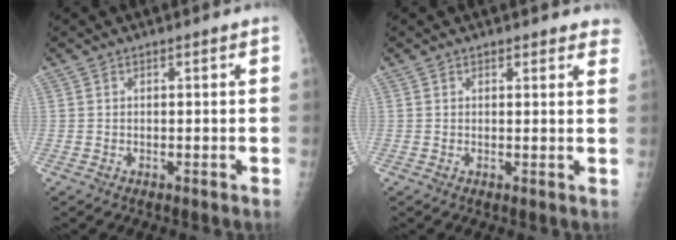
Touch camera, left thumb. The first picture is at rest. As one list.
[{"total": 4.0, "force": [3.6, 1.5, 0.9], "torque": [0.026, -0.013, 0.025]}]